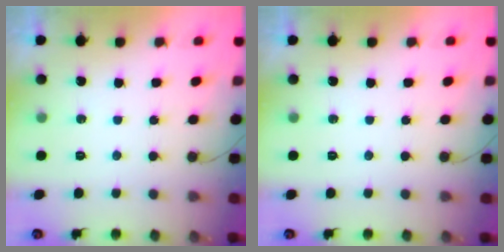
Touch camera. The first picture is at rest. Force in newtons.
{"total": 0.0}